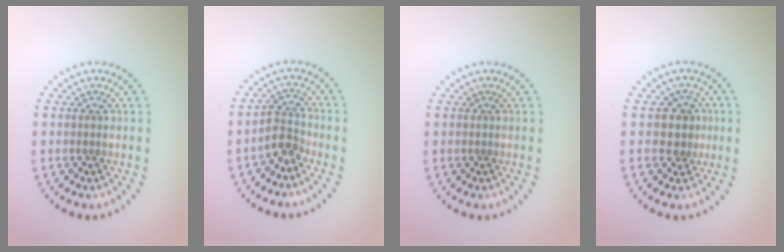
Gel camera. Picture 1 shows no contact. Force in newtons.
{"total": 2.3, "press": 1.8, "slide": 1.5}
{"total": 0.0}
{"total": 1.8, "press": 1.4, "slide": 1.1}